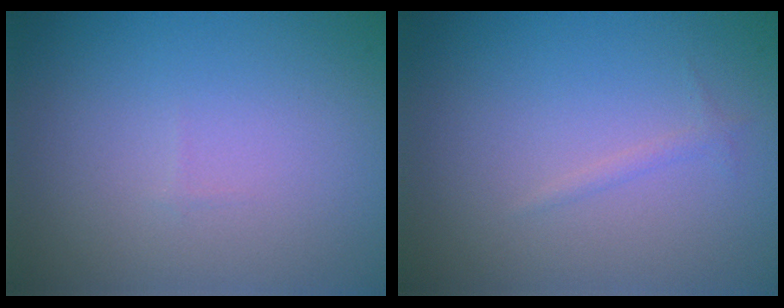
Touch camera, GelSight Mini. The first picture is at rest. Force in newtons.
{"total": 0.6, "press": 0.6, "slide": 0.1}